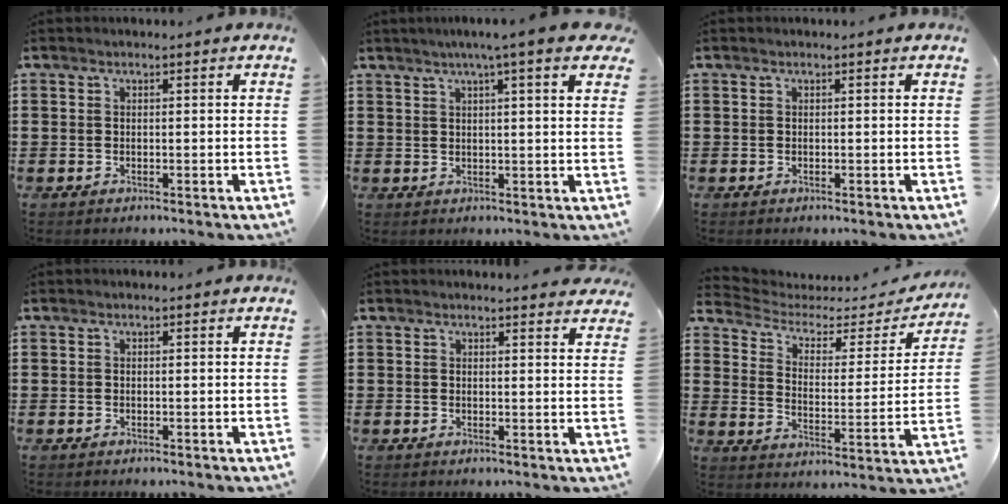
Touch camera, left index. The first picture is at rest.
{"total": 5.4, "force": [3.4, 0.0, 4.2], "torque": [-0.082, -0.001, 0.056]}
{"total": 0.0}
{"total": 0.0}
{"total": 1.9, "force": [1.8, 0.1, 0.5], "torque": [-0.005, -0.003, 0.033]}
{"total": 3.7, "force": [2.8, 2.0, 1.5], "torque": [-0.052, -0.017, 0.040]}